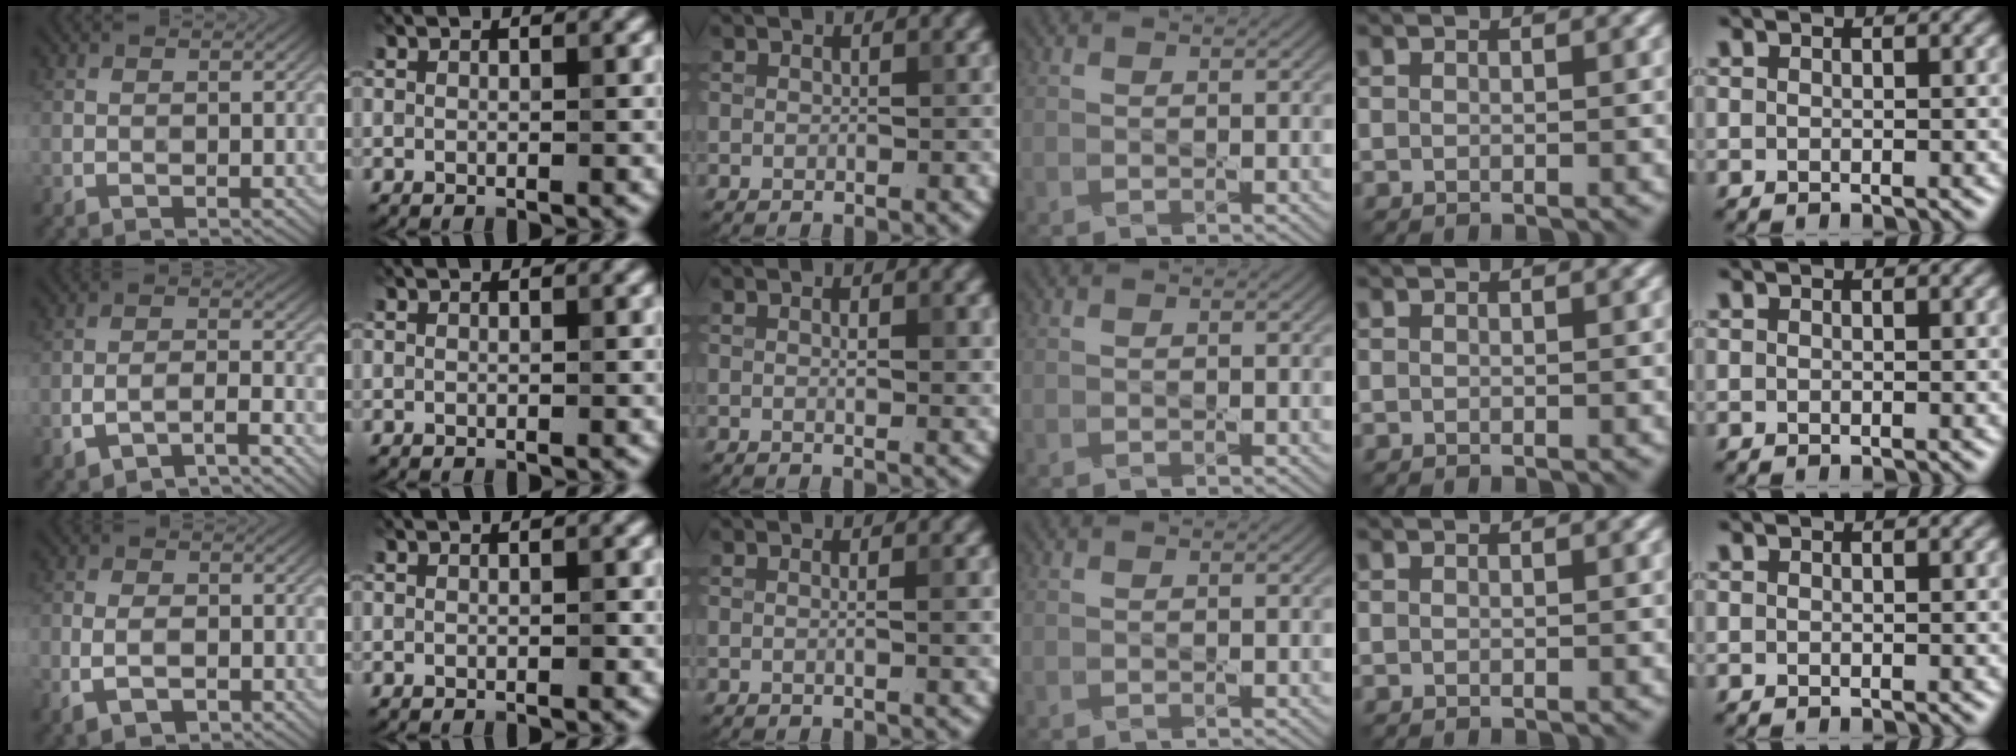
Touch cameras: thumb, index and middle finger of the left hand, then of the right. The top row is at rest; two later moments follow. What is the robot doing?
{"motion": "squeeze", "object": "air blower"}